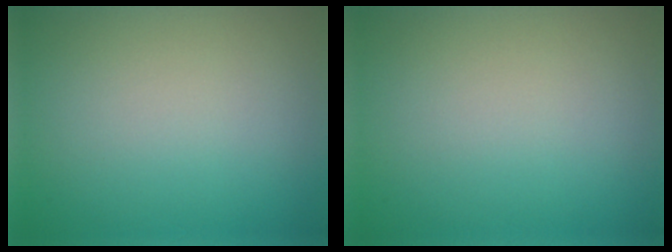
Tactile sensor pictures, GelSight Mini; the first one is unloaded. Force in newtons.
{"total": 0.0}